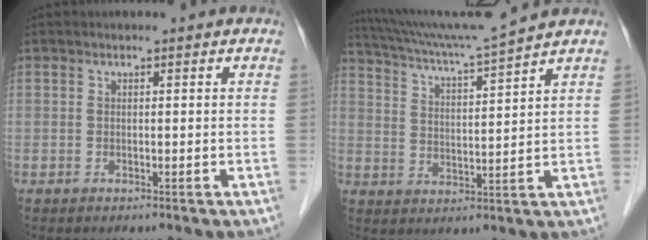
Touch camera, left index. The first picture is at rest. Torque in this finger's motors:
{"motor_torque": [0.77, -1.02, 0.28, 0.10]}